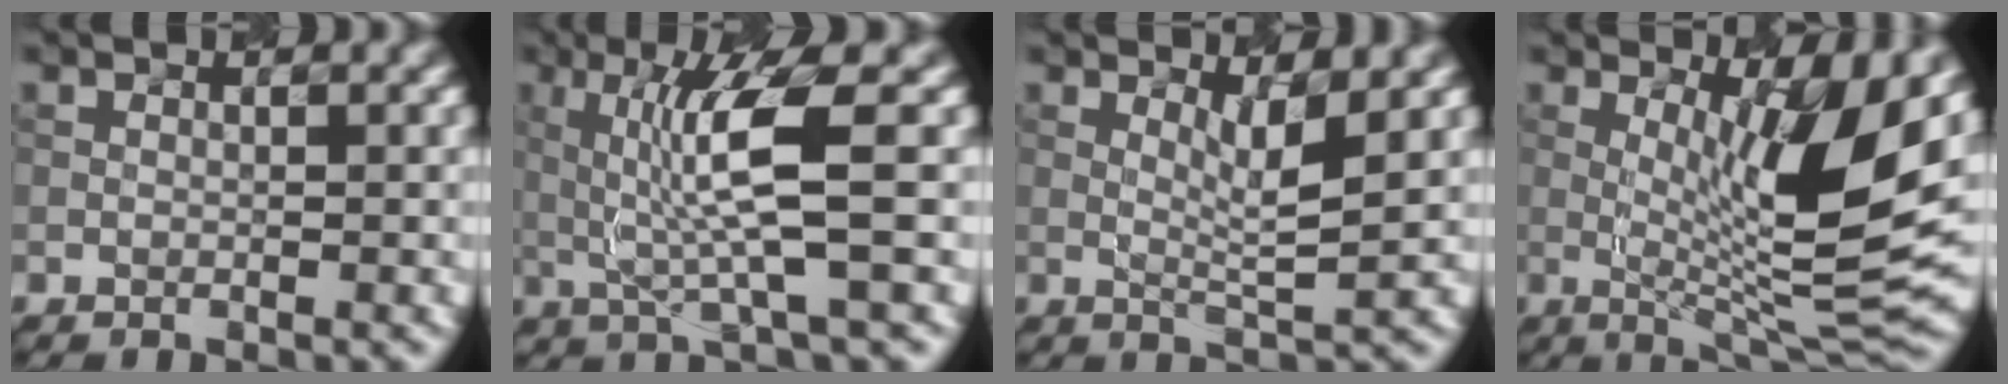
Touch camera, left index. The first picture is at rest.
{"total": 6.1, "force": [0.2, 0.5, 6.1], "torque": [-0.127, -0.001, 0.022]}
{"total": 2.5, "force": [0.9, 0.2, 2.4], "torque": [-0.042, -0.006, 0.030]}
{"total": 10.0, "force": [1.7, 2.1, 9.6], "torque": [-0.148, -0.011, 0.045]}